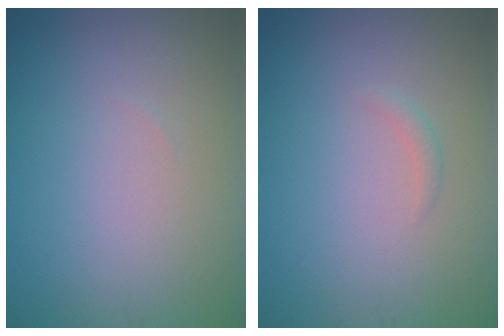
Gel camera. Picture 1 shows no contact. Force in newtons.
{"total": 0.7, "press": 0.7, "slide": 0.0}